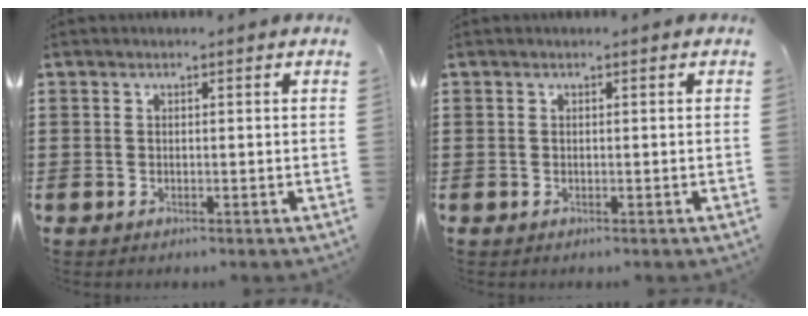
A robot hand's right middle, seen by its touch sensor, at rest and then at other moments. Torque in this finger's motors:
{"motor_torque": [-0.03, 0.01, 0.00, 0.00]}